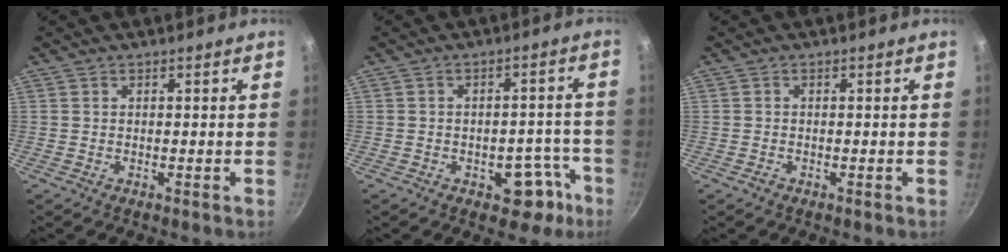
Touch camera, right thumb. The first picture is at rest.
{"total": 7.6, "force": [-4.0, 4.5, 4.7], "torque": [-0.026, 0.043, -0.044]}
{"total": 0.6, "force": [-0.4, 0.4, 0.1], "torque": [0.000, 0.001, -0.011]}